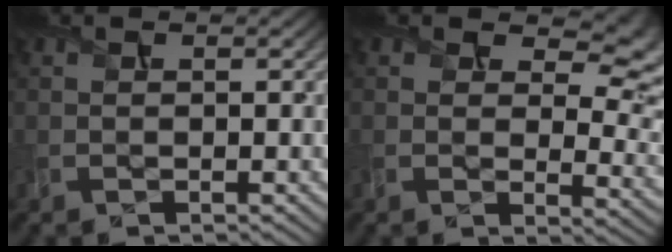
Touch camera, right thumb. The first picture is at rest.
{"total": 10.0, "force": [4.4, 5.8, 6.8], "torque": [-0.101, -0.015, 0.077]}